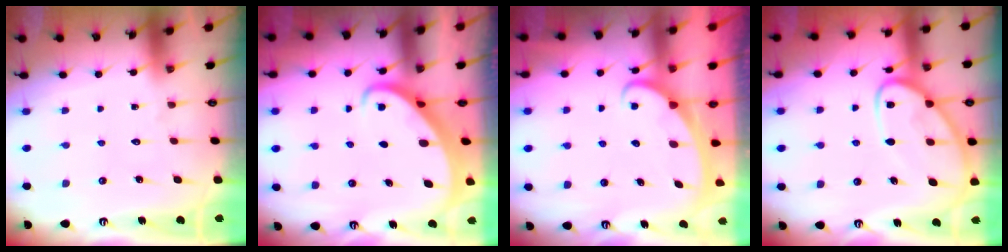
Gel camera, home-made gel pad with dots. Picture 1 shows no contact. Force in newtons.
{"total": 2.5, "press": 2.5, "slide": 0.2}
{"total": 2.6, "press": 2.6, "slide": 0.3}
{"total": 12.8, "press": 12.8, "slide": 1.2}